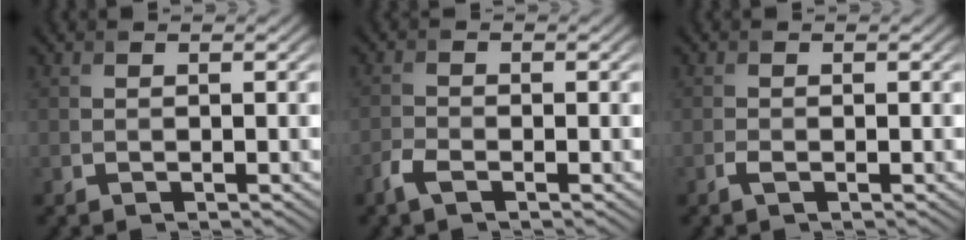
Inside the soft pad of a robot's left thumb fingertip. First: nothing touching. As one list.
[{"total": 2.2, "force": [-1.6, 0.8, 1.4], "torque": [-0.038, -0.003, -0.039]}, {"total": 1.0, "force": [-0.5, 0.3, 0.8], "torque": [-0.019, -0.001, -0.012]}]